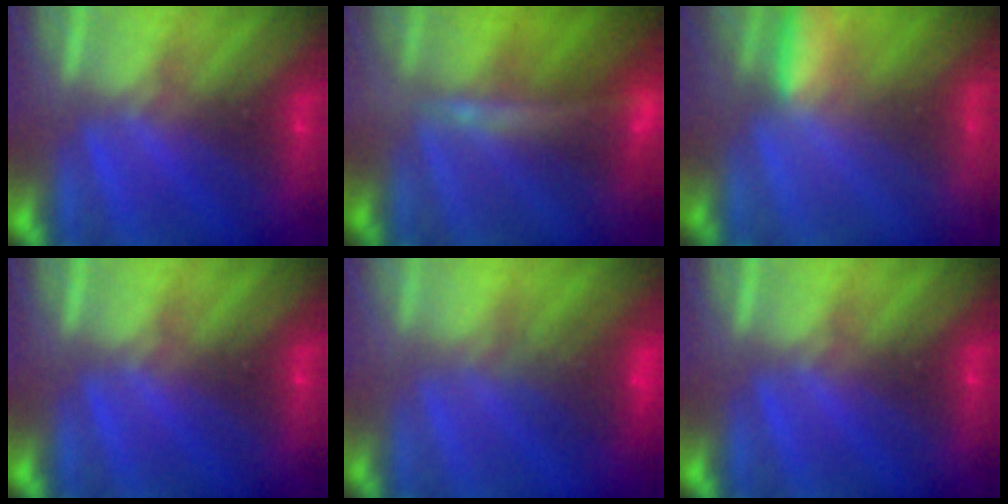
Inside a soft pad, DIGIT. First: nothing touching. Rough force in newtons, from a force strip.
{"total": 5.1}
{"total": 2.9}
{"total": 0.0}
{"total": 7.3}
{"total": 0.0}